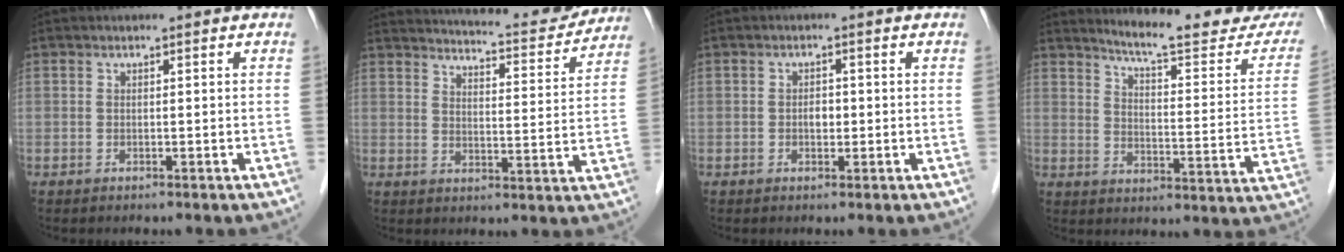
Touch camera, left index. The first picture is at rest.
{"total": 15.9, "force": [15.0, 2.0, 4.6], "torque": [-0.063, -0.029, 0.186]}
{"total": 1.6, "force": [-0.3, 1.1, 1.2], "torque": [-0.018, 0.001, -0.006]}
{"total": 18.3, "force": [17.0, 0.9, 6.6], "torque": [-0.091, -0.087, 0.205]}